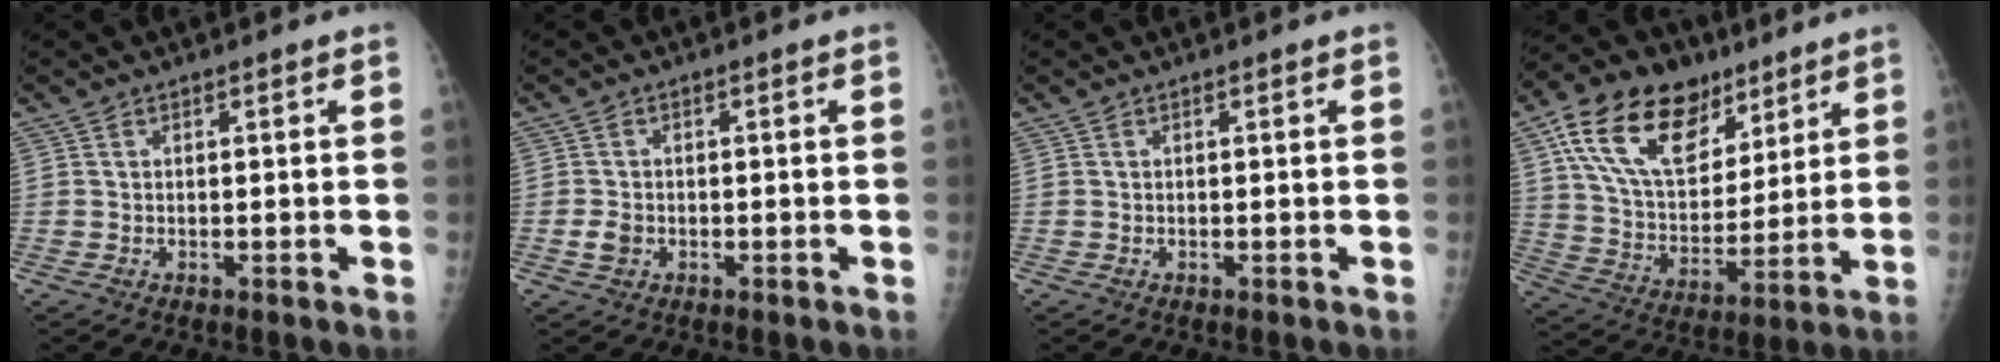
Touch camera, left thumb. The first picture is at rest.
{"total": 2.4, "force": [-0.6, 1.9, 1.4], "torque": [-0.021, 0.002, -0.010]}
{"total": 0.0}
{"total": 22.1, "force": [11.9, 13.2, 13.3], "torque": [-0.208, -0.026, 0.211]}